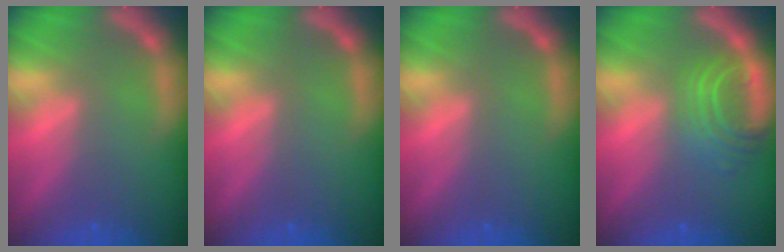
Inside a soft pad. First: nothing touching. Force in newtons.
{"total": 0.0}
{"total": 0.0}
{"total": 5.5}